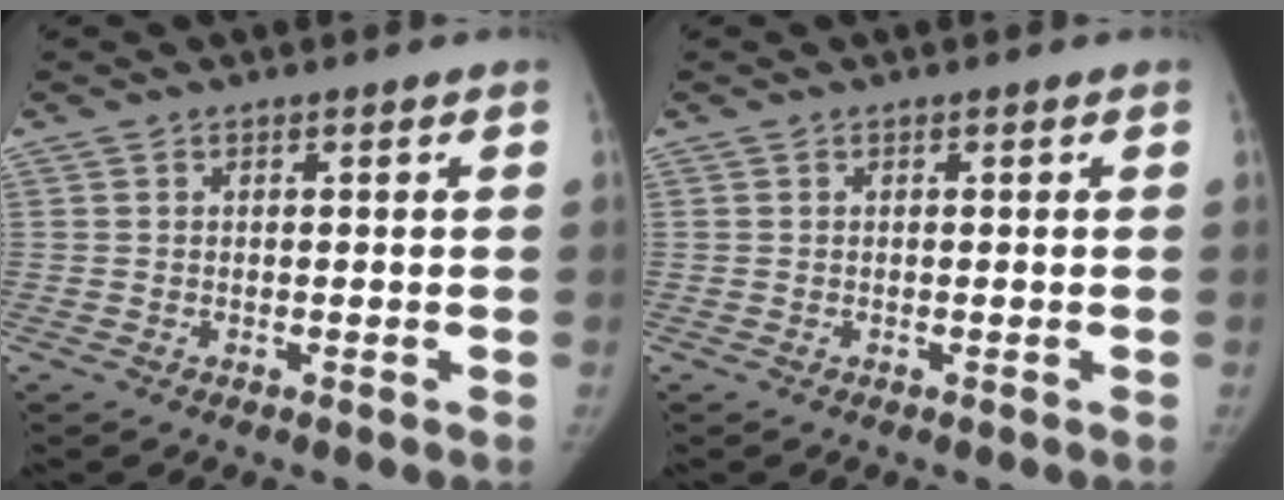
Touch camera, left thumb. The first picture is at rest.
{"total": 0.0}